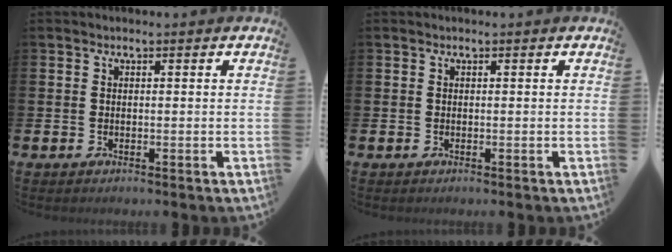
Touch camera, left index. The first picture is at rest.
{"total": 0.0}